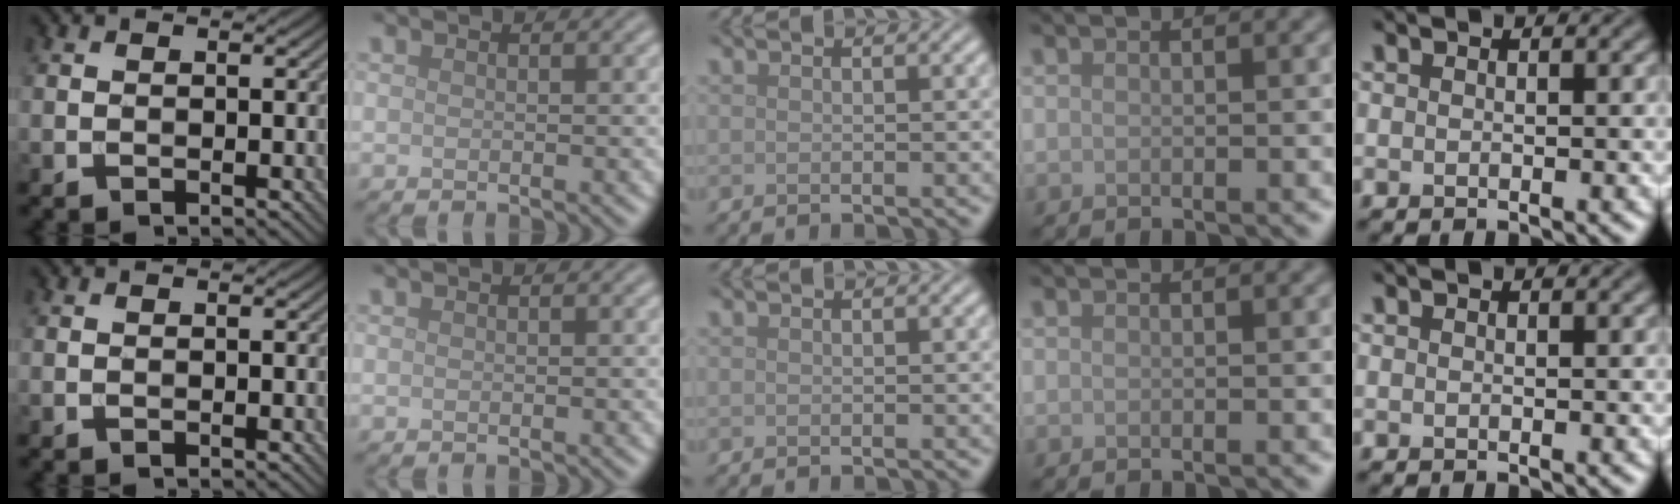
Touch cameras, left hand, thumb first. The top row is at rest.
{}